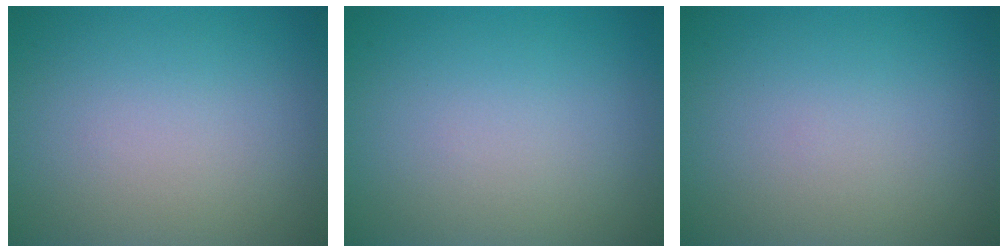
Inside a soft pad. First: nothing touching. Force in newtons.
{"total": 0.0}
{"total": 0.0}